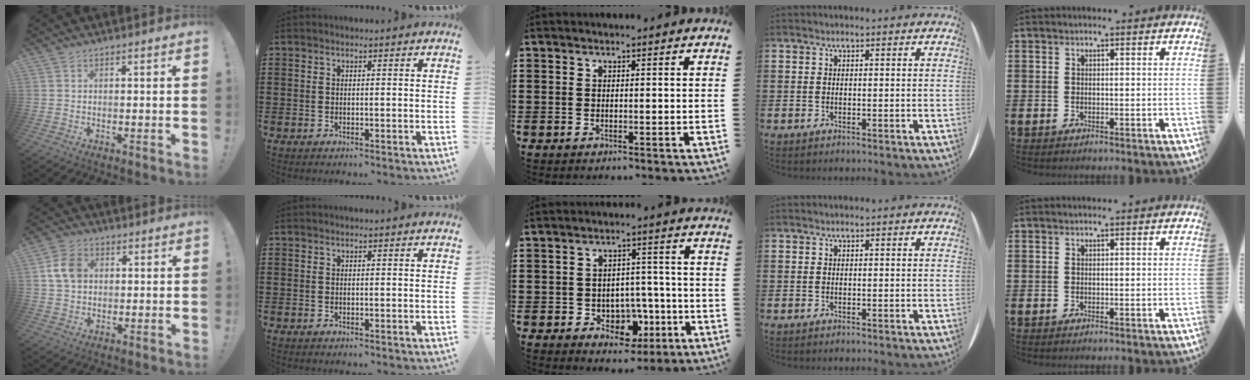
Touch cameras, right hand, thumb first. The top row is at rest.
{"thumb": {"total": 8.8, "force": [1.8, 6.7, 5.3], "torque": [-0.089, 0.013, 0.038]}, "middle": {"total": 4.6, "force": [-1.8, 3.8, 1.8], "torque": [-0.036, 0.010, -0.035]}}